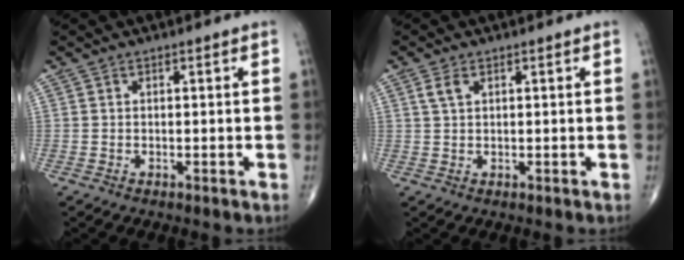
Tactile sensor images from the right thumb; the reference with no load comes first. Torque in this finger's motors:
{"motor_torque": [0.14, 0.15, 0.63, 0.37, 0.14]}